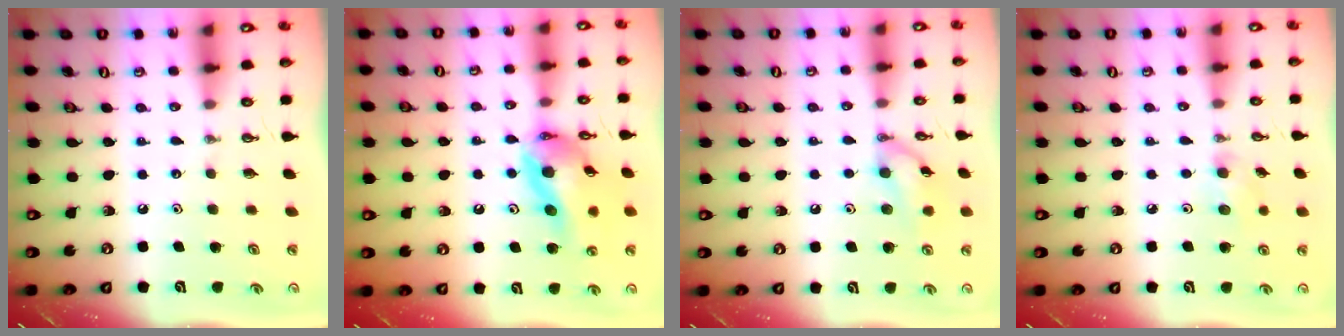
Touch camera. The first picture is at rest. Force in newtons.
{"total": 15.9, "press": 15.8, "slide": 2.0}
{"total": 10.3, "press": 10.3, "slide": 0.6}
{"total": 5.2, "press": 5.0, "slide": 1.4}